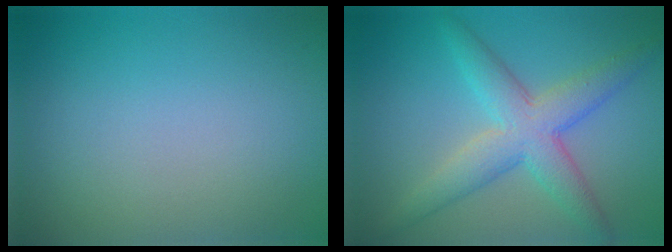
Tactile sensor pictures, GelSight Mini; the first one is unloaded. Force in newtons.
{"total": 5.3, "press": 5.3, "slide": 0.1}